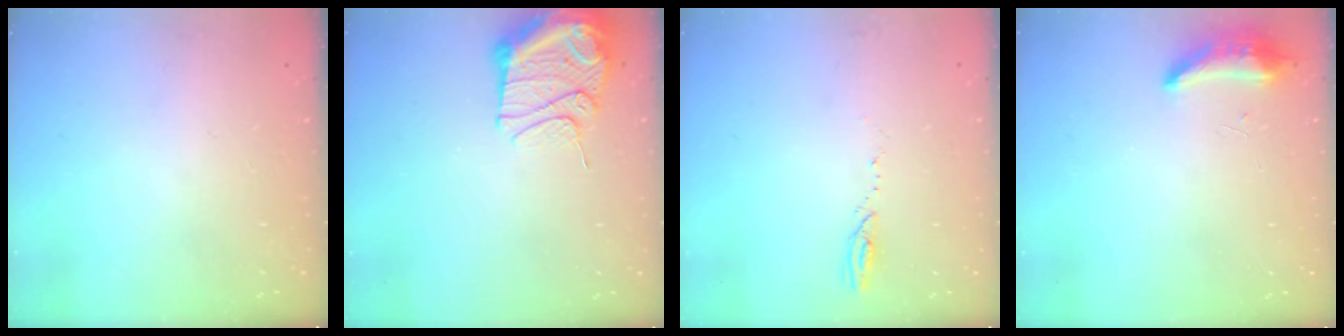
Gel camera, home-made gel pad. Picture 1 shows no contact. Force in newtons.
{"total": 13.1, "press": 13.1, "slide": 1.5}
{"total": 2.6, "press": 2.6, "slide": 0.3}
{"total": 8.5, "press": 8.3, "slide": 2.0}